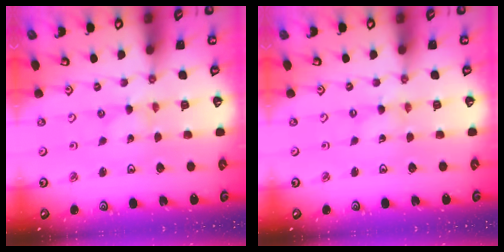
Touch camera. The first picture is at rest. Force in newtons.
{"total": 0.0}